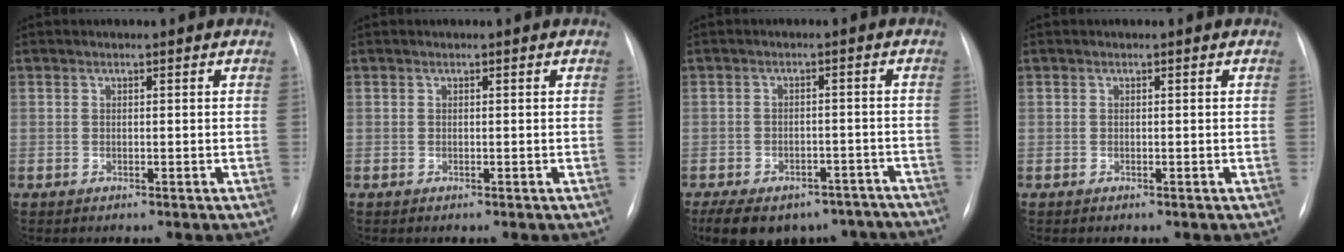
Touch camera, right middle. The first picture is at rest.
{"total": 0.0}
{"total": 17.0, "force": [-13.4, 8.3, 6.3], "torque": [-0.130, 0.008, -0.160]}
{"total": 0.0}